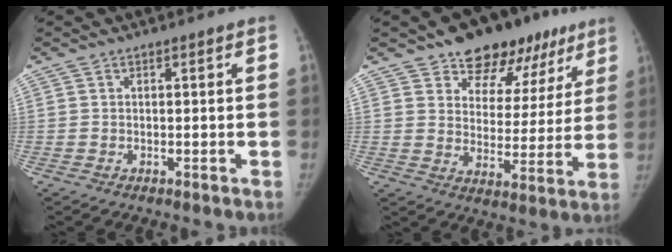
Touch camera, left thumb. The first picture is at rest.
{"total": 18.0, "force": [12.0, 10.3, 8.6], "torque": [-0.058, -0.044, 0.164]}